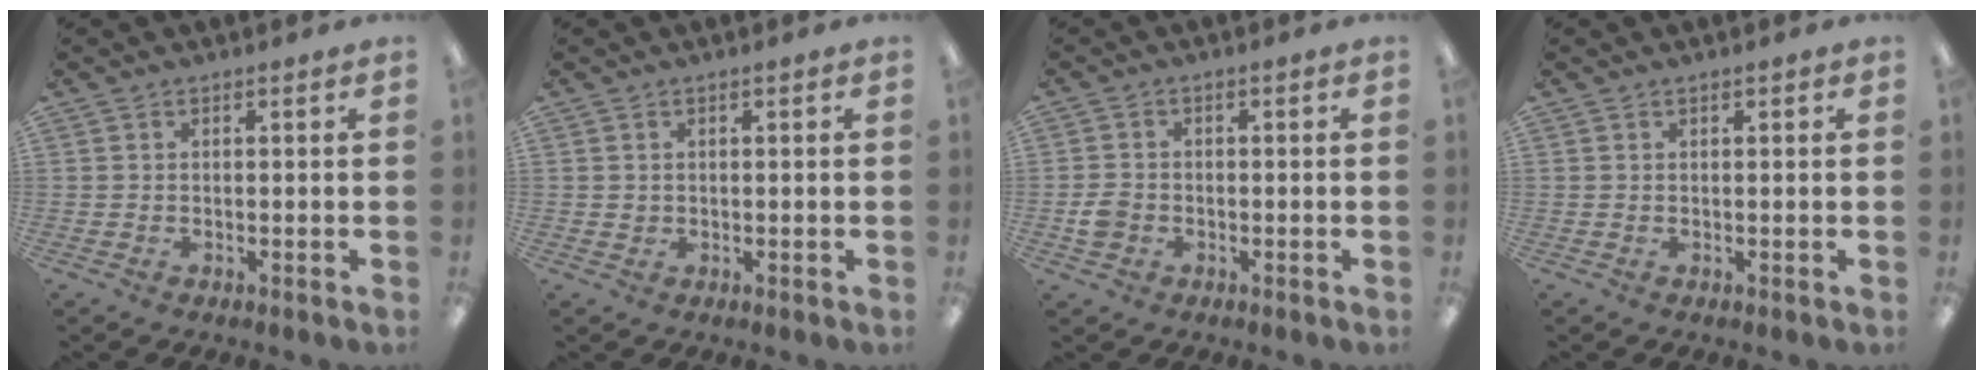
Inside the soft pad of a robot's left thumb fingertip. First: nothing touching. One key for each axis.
{"total": 0.8, "fx": 0.2, "fy": 0.7, "fz": 0.3, "tx": -0.006, "ty": 0.005, "tz": 0.003}
{"total": 3.3, "fx": -1.2, "fy": 2.7, "fz": 1.6, "tx": -0.026, "ty": 0.007, "tz": -0.021}
{"total": 0.6, "fx": 0.4, "fy": 0.2, "fz": 0.5, "tx": -0.011, "ty": 0.001, "tz": 0.006}